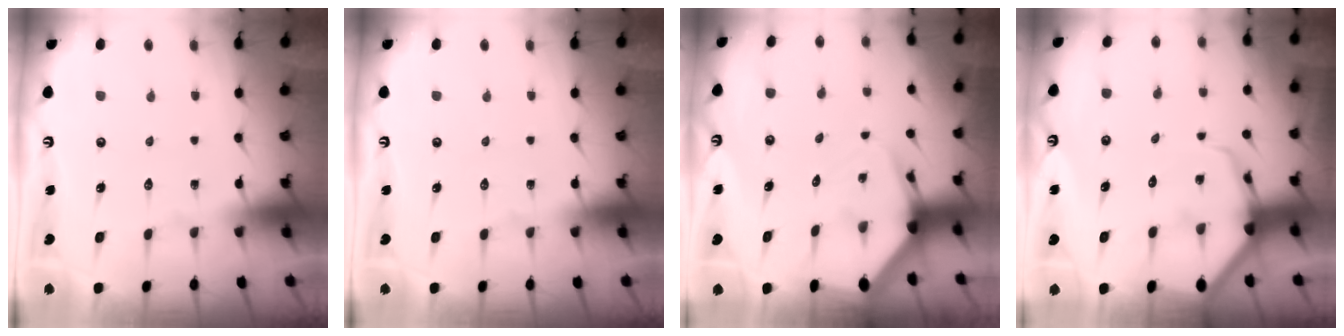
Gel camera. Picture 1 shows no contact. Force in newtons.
{"total": 0.0}
{"total": 4.3, "press": 4.2, "slide": 0.7}
{"total": 6.7, "press": 6.6, "slide": 0.7}